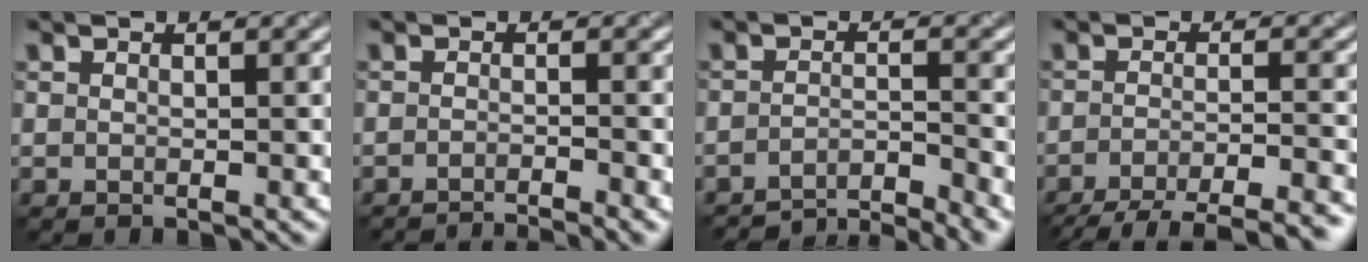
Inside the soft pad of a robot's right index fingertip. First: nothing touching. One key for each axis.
{"total": 3.3, "fx": -2.8, "fy": 0.4, "fz": 1.7, "tx": -0.019, "ty": -0.001, "tz": -0.049}
{"total": 5.7, "fx": -5.0, "fy": 0.9, "fz": 2.5, "tx": -0.031, "ty": -0.002, "tz": -0.085}
{"total": 9.8, "fx": -8.1, "fy": 2.3, "fz": 5.0, "tx": -0.067, "ty": -0.017, "tz": -0.113}